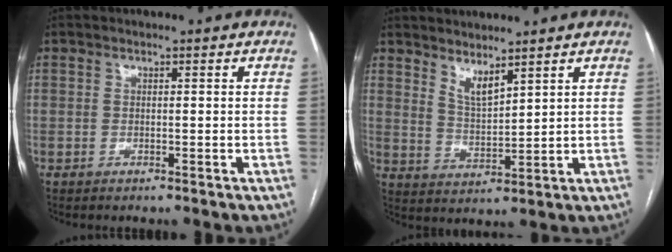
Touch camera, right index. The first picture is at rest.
{"total": 4.2, "force": [3.4, 0.7, 2.3], "torque": [-0.048, -0.016, 0.073]}